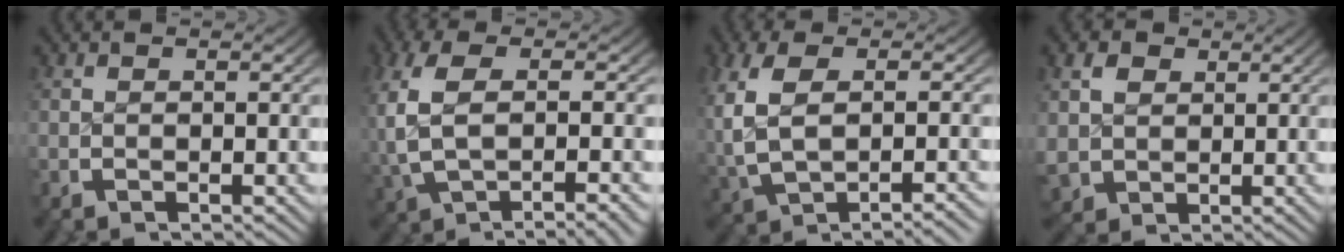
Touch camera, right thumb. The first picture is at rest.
{"total": 7.5, "force": [-1.8, 3.6, 6.3], "torque": [-0.149, -0.012, -0.015]}
{"total": 6.3, "force": [-0.9, 3.2, 5.3], "torque": [-0.134, -0.009, 0.004]}
{"total": 4.3, "force": [1.2, 3.8, 1.7], "torque": [-0.040, -0.019, 0.033]}